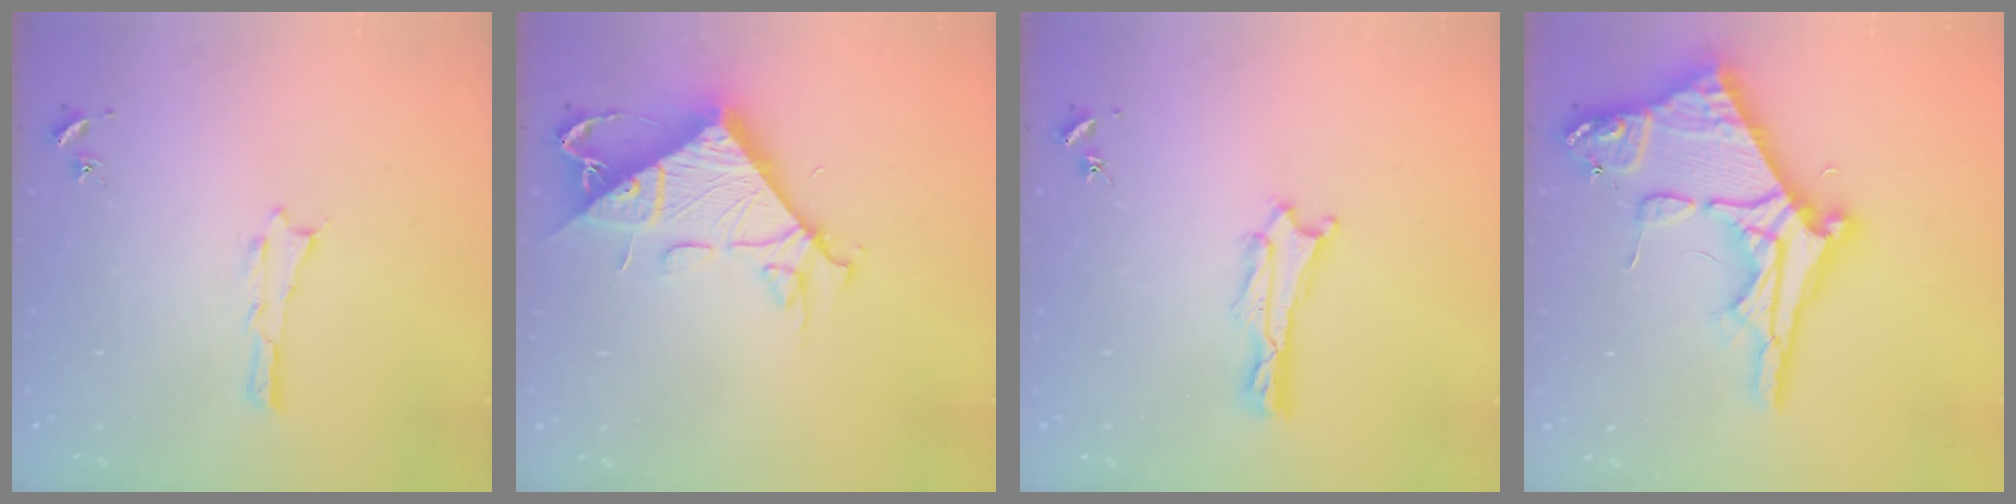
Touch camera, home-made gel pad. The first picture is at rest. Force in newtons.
{"total": 11.0, "press": 11.0, "slide": 1.1}
{"total": 1.0, "press": 1.0, "slide": 0.1}
{"total": 11.6, "press": 11.6, "slide": 1.3}